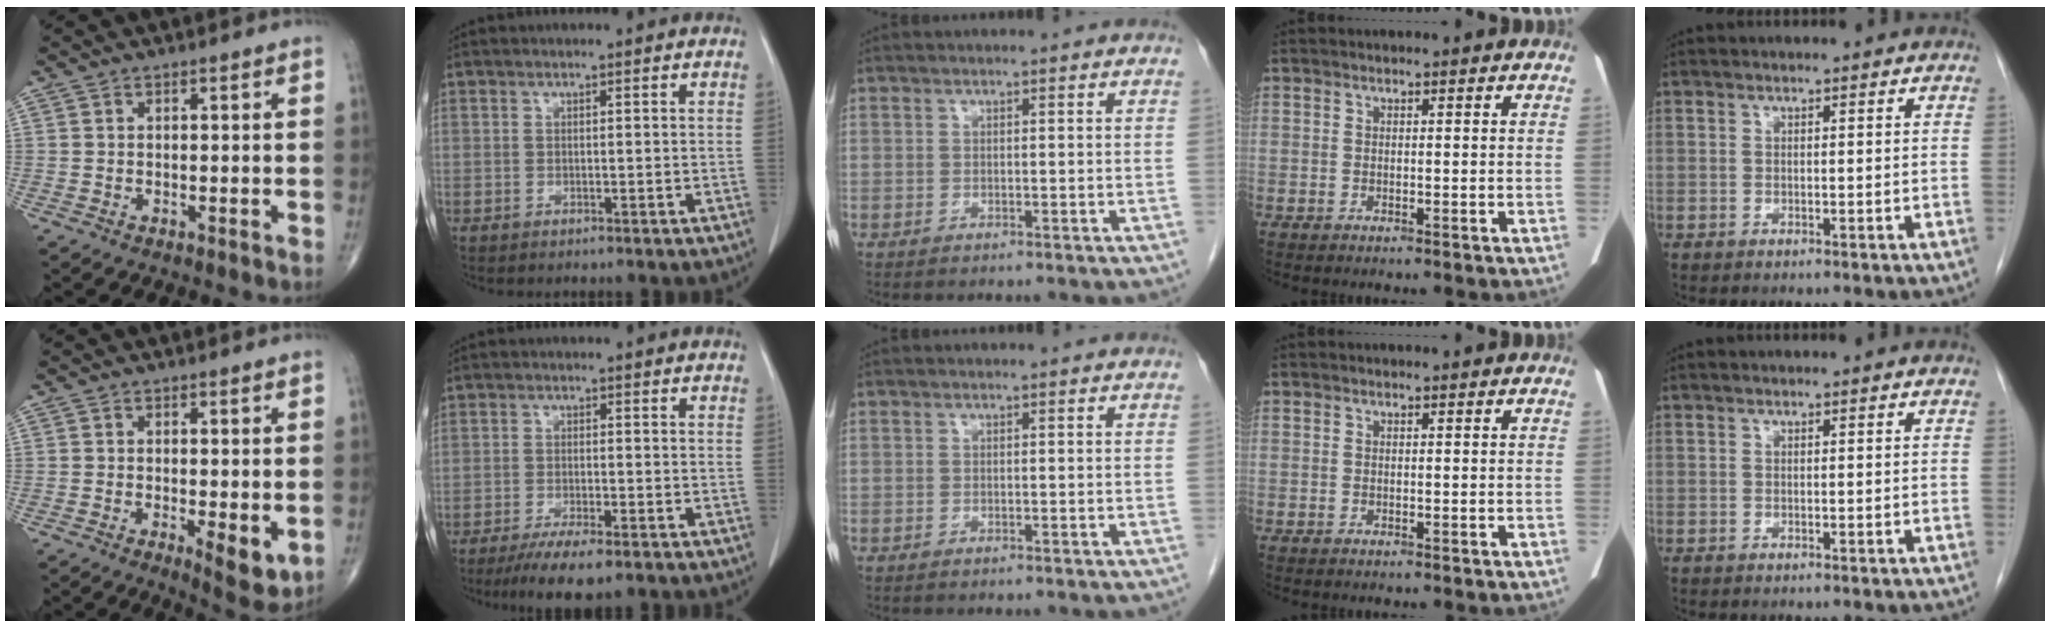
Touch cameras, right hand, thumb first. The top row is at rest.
{"thumb": {"total": 6.5, "force": [-1.5, 2.2, 6.0], "torque": [-0.082, -0.019, -0.020]}, "index": {"total": 6.6, "force": [-4.7, 1.1, 4.4], "torque": [-0.070, -0.014, -0.074]}}